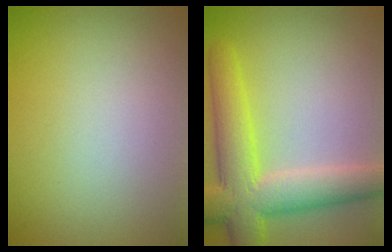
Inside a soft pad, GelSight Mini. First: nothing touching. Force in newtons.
{"total": 7.5, "press": 7.5, "slide": 0.4}